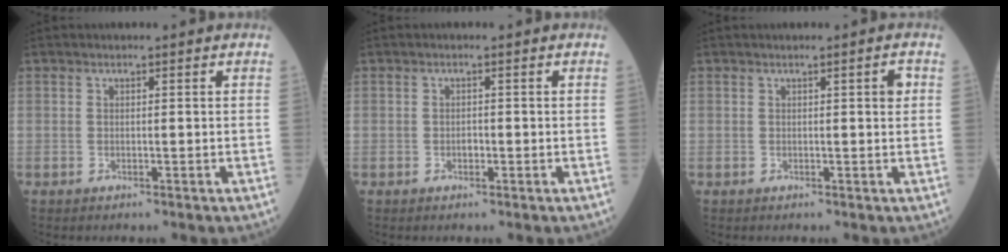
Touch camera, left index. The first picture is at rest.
{"total": 0.8, "force": [-0.4, 0.4, 0.5], "torque": [-0.008, -0.002, -0.009]}
{"total": 1.2, "force": [0.4, 0.3, 1.2], "torque": [-0.012, 0.005, 0.002]}